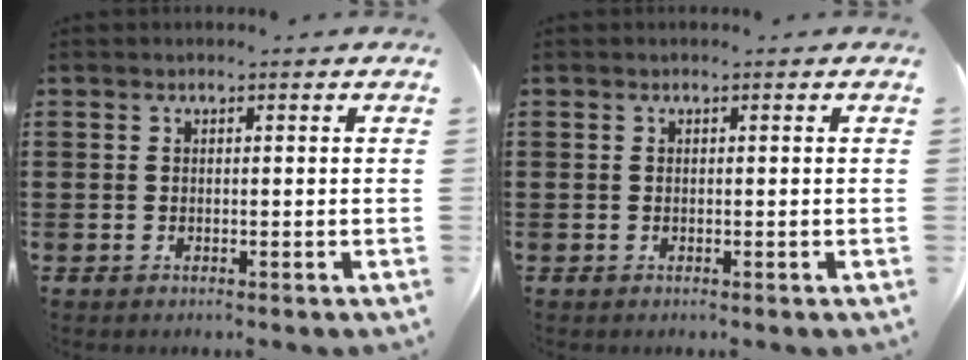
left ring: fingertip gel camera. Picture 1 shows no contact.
{"total": 0.0}